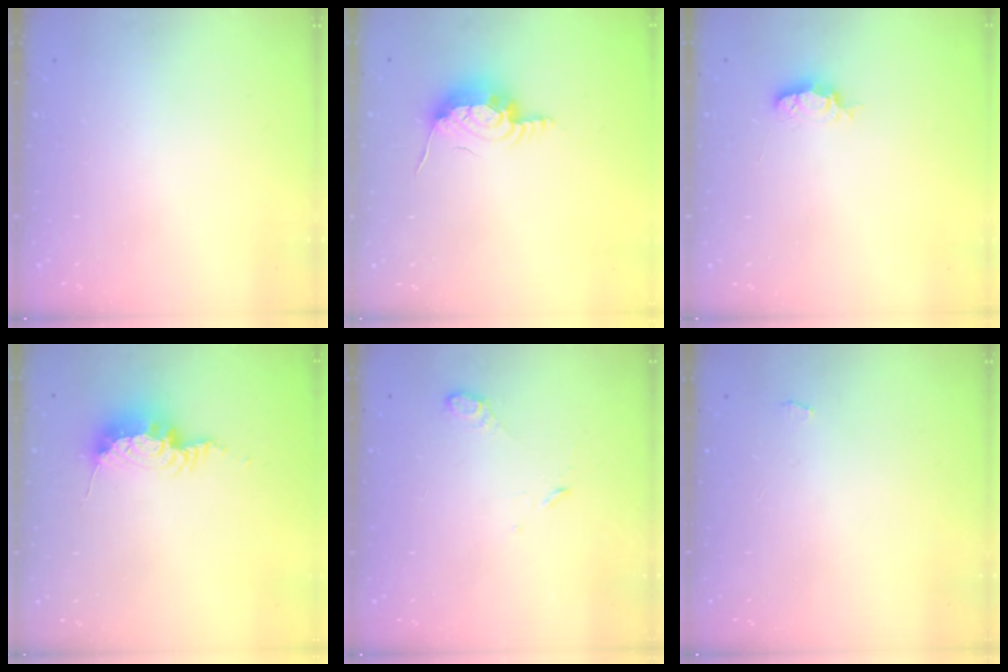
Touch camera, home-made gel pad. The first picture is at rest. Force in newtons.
{"total": 10.3, "press": 10.2, "slide": 1.0}
{"total": 3.7, "press": 3.7, "slide": 0.3}
{"total": 9.8, "press": 9.8, "slide": 1.0}
{"total": 5.0, "press": 4.9, "slide": 0.8}
{"total": 2.8, "press": 2.8, "slide": 0.3}